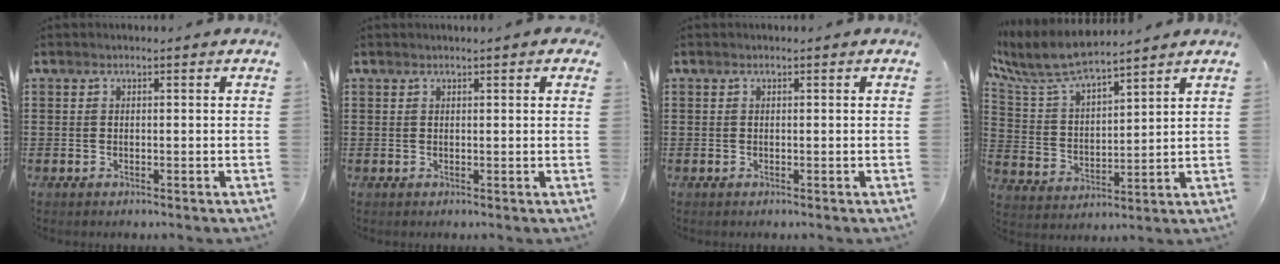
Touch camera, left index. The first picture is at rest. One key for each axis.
{"total": 0.8, "fx": 0.5, "fy": 0.0, "fz": 0.6, "tx": -0.013, "ty": 0.000, "tz": 0.010}
{"total": 0.0}
{"total": 8.1, "fx": 7.2, "fy": 1.4, "fz": 3.3, "tx": -0.096, "ty": -0.032, "tz": 0.128}